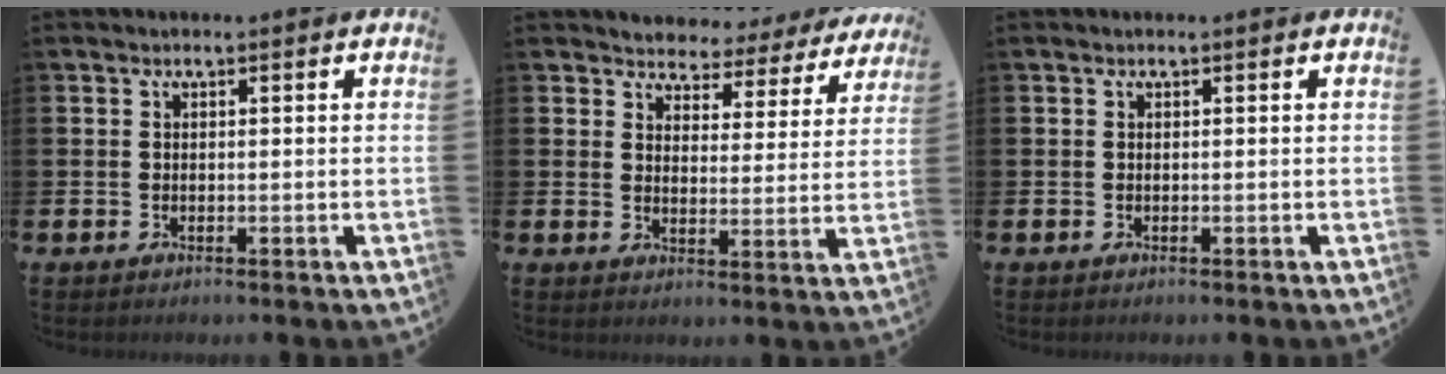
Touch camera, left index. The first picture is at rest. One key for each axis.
{"total": 3.2, "fx": 2.9, "fy": 1.2, "fz": -0.2, "tx": -0.024, "ty": -0.032, "tz": 0.044}
{"total": 0.0}